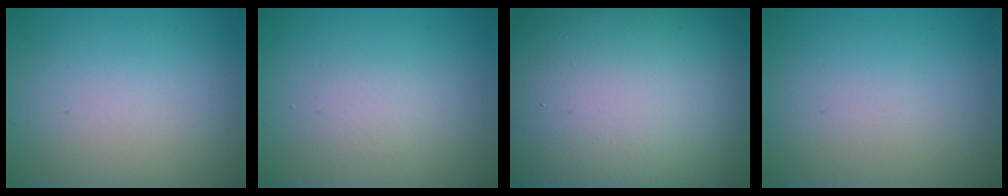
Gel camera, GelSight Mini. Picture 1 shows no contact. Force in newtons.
{"total": 1.3, "press": 1.3, "slide": 0.1}
{"total": 25.4, "press": 25.4, "slide": 1.6}
{"total": 0.0}